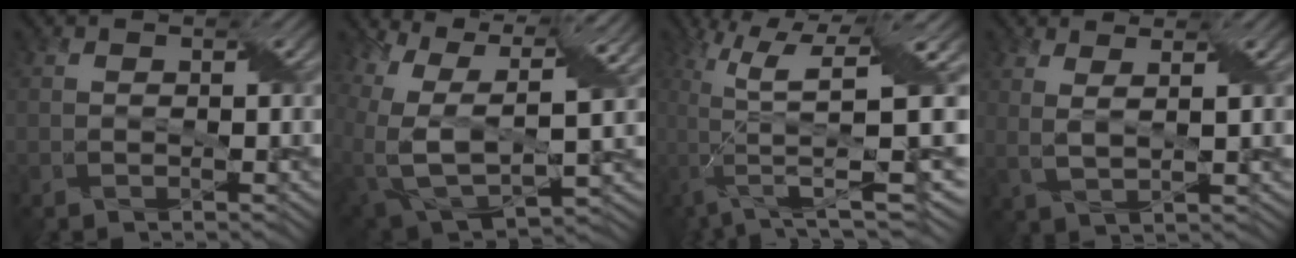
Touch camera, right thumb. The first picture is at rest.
{"total": 14.9, "force": [3.6, 9.0, 11.4], "torque": [-0.254, -0.011, 0.094]}
{"total": 12.7, "force": [0.5, 3.2, 12.3], "torque": [-0.245, -0.009, 0.024]}
{"total": 3.4, "force": [2.1, 0.8, 2.6], "torque": [-0.049, -0.003, 0.037]}